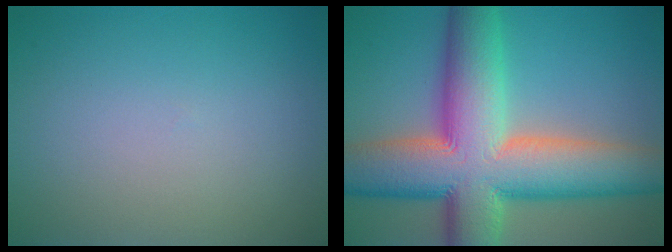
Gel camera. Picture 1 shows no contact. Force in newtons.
{"total": 15.2, "press": 15.2, "slide": 0.8}